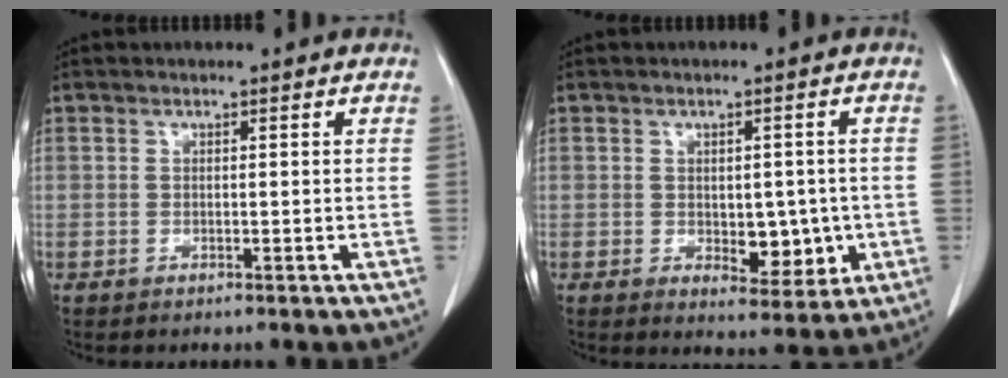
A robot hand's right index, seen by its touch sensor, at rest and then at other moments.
{"total": 6.2, "force": [-0.8, 3.5, 5.1], "torque": [-0.051, 0.001, 0.003]}